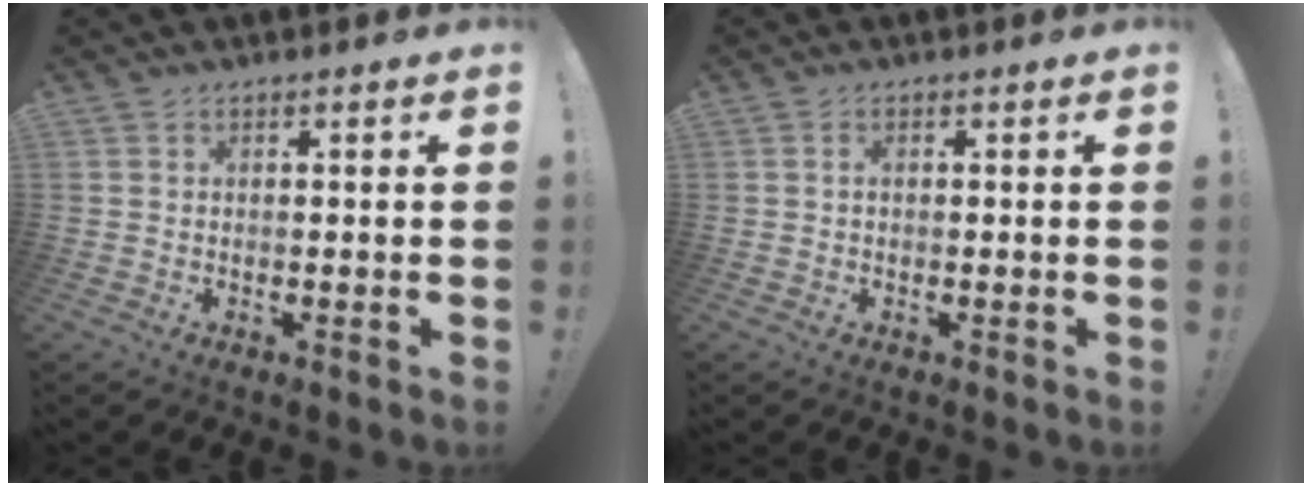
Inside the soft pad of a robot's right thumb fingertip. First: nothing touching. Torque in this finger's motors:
{"motor_torque": [-0.06, 0.00, -0.10, 0.04, -0.03]}